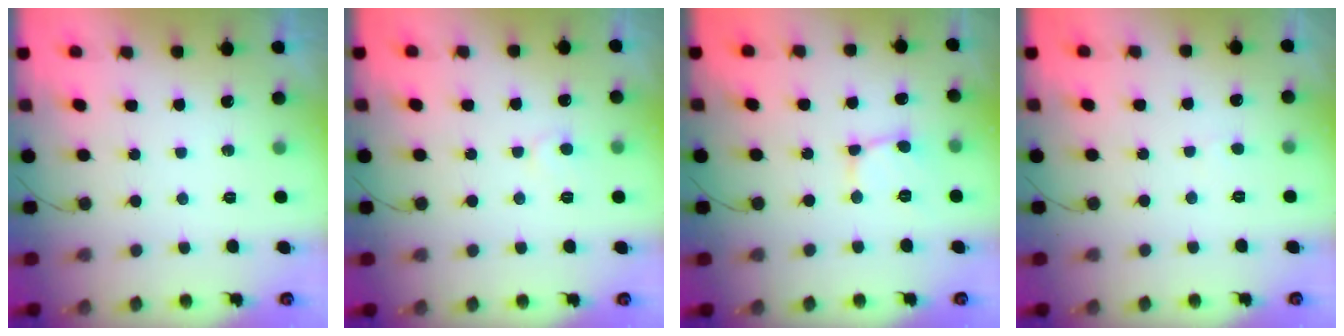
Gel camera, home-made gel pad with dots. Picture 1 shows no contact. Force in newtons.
{"total": 4.7, "press": 4.6, "slide": 0.5}
{"total": 2.6, "press": 2.6, "slide": 0.2}
{"total": 2.2, "press": 2.2, "slide": 0.2}